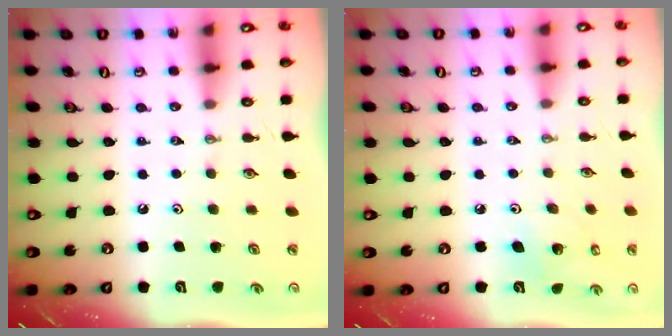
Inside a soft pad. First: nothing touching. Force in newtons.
{"total": 6.0, "press": 5.6, "slide": 2.3}